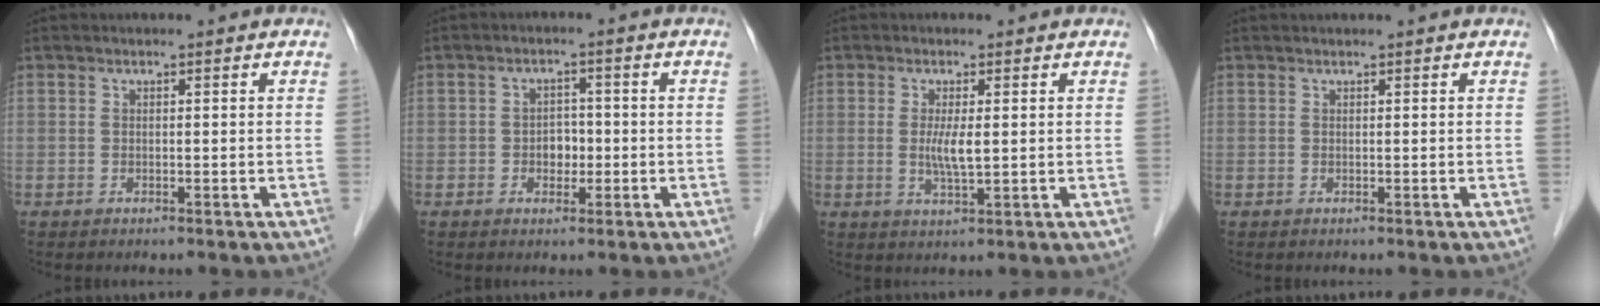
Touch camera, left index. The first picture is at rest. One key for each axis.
{"total": 3.0, "fx": -0.6, "fy": 2.2, "fz": 1.9, "tx": -0.027, "ty": 0.009, "tz": -0.009}
{"total": 3.7, "fx": 0.3, "fy": 0.5, "fz": 3.6, "tx": -0.074, "ty": -0.006, "tz": 0.007}
{"total": 0.8, "fx": 0.7, "fy": 0.0, "fz": 0.3, "tx": -0.004, "ty": 0.012, "tz": 0.013}